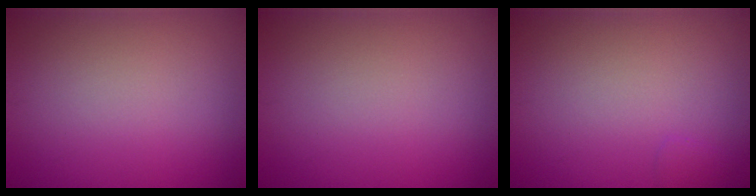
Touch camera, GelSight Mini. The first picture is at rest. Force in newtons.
{"total": 0.0}
{"total": 0.6, "press": 0.6, "slide": 0.1}